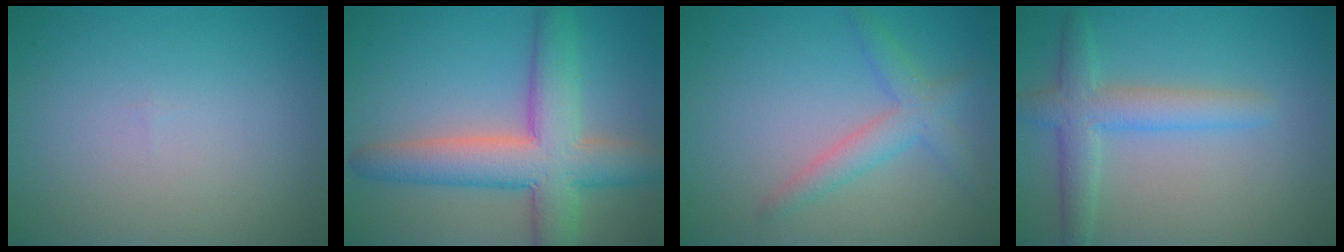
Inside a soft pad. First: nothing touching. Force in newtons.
{"total": 8.1, "press": 8.1, "slide": 0.3}
{"total": 2.9, "press": 2.9, "slide": 0.1}
{"total": 3.9, "press": 3.9, "slide": 0.2}